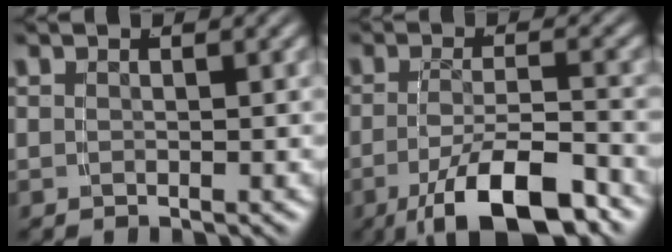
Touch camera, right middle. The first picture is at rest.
{"total": 8.8, "force": [-4.8, 3.1, 6.7], "torque": [-0.110, -0.024, -0.056]}